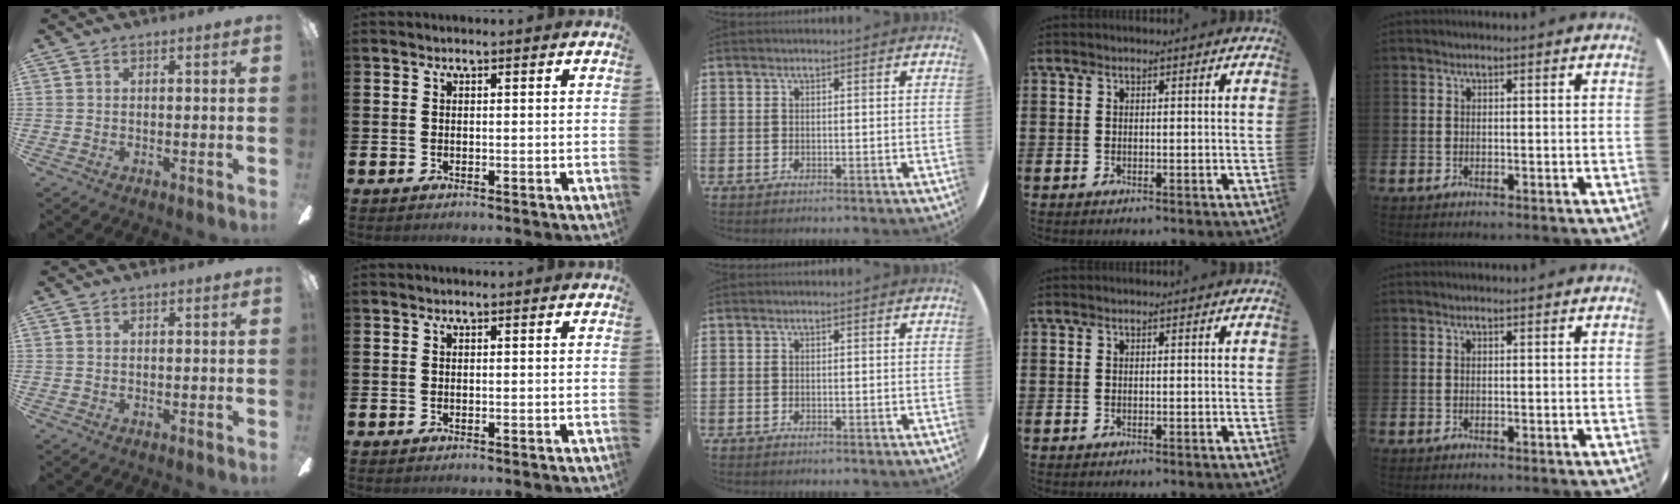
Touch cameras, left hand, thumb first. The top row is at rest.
{}